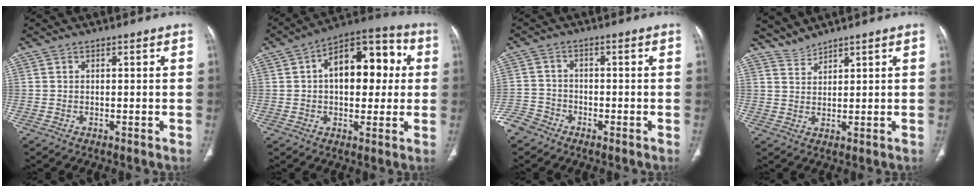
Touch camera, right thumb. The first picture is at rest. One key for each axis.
{"total": 16.7, "fx": 2.6, "fy": 9.6, "fz": 13.4, "tx": -0.155, "ty": 0.033, "tz": 0.033}
{"total": 5.1, "fx": -3.8, "fy": 3.3, "fz": 0.9, "tx": -0.012, "ty": 0.017, "tz": -0.083}
{"total": 2.6, "fx": 2.6, "fy": -0.2, "fz": -0.4, "tx": 0.006, "ty": -0.010, "tz": 0.061}